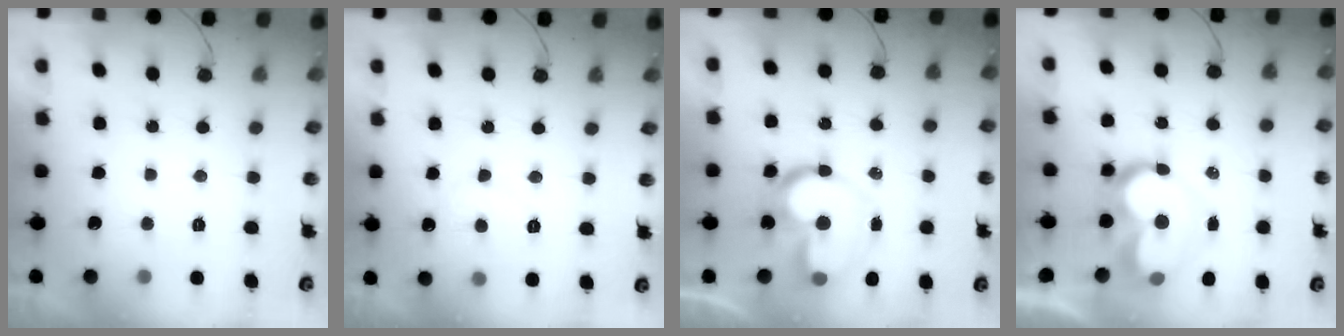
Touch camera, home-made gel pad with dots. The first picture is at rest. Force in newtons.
{"total": 6.4, "press": 6.4, "slide": 0.5}
{"total": 15.2, "press": 15.1, "slide": 1.2}
{"total": 11.4, "press": 11.4, "slide": 1.1}